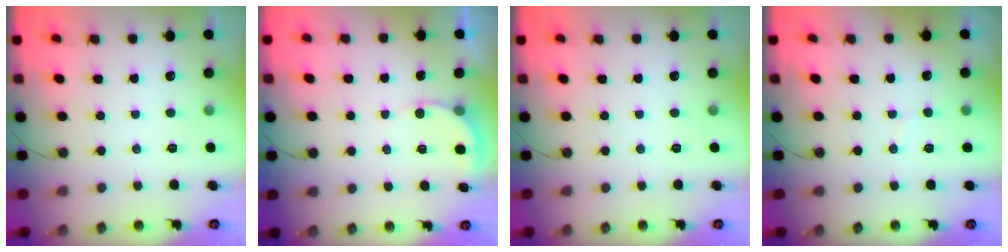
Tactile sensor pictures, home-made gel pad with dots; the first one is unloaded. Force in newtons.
{"total": 3.1, "press": 3.1, "slide": 0.3}
{"total": 0.0}
{"total": 2.8, "press": 2.8, "slide": 0.3}